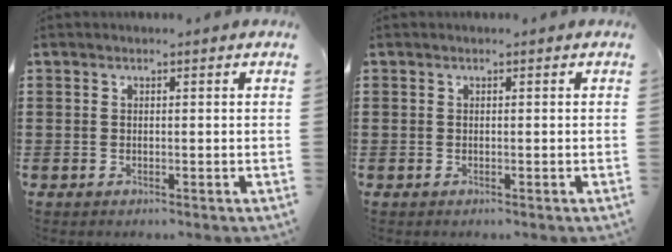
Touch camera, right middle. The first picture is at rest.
{"total": 0.0}